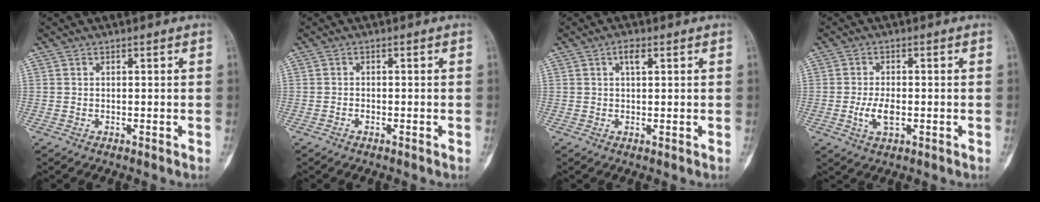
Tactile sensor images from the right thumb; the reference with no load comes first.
{"total": 0.6, "force": [-0.4, 0.4, 0.1], "torque": [-0.002, 0.001, -0.009]}
{"total": 2.6, "force": [1.1, 1.0, 2.2], "torque": [-0.036, -0.001, 0.018]}
{"total": 4.6, "force": [-0.9, 2.4, 3.9], "torque": [-0.076, -0.001, -0.014]}